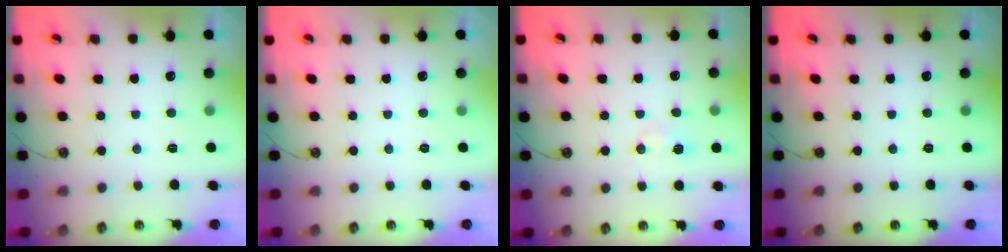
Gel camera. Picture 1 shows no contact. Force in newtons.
{"total": 0.0}
{"total": 4.4, "press": 4.4, "slide": 0.5}
{"total": 0.0}